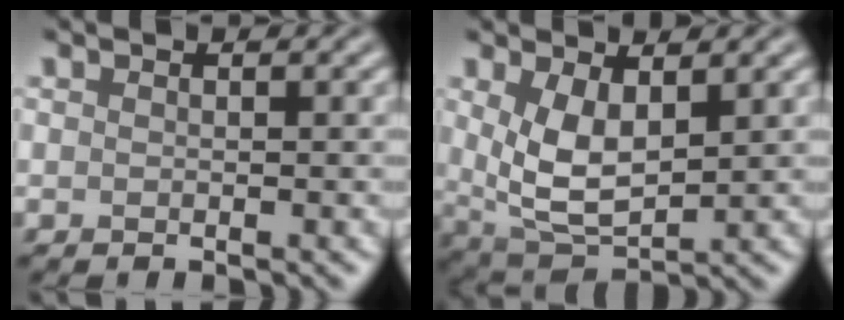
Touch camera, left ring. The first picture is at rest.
{"total": 5.3, "force": [1.3, 2.6, 4.4], "torque": [-0.097, -0.011, 0.034]}